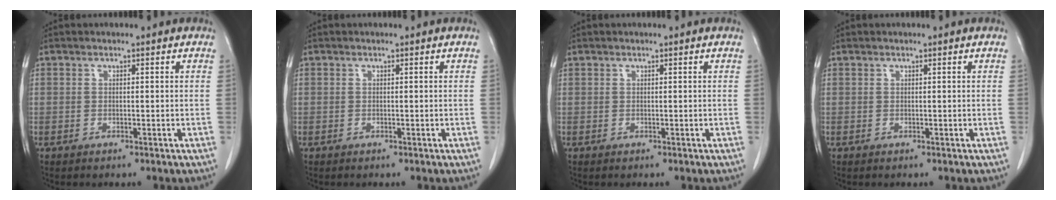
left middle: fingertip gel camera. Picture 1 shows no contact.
{"total": 0.0}
{"total": 0.0}
{"total": 0.0}